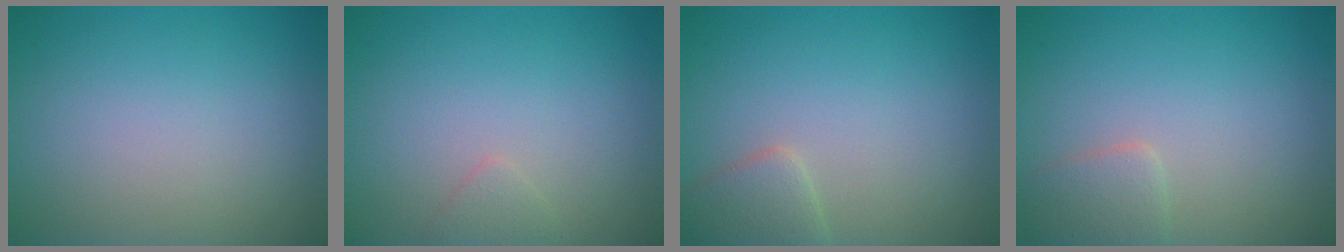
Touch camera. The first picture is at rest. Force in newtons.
{"total": 0.8, "press": 0.8, "slide": 0.0}
{"total": 2.3, "press": 2.3, "slide": 0.2}
{"total": 1.9, "press": 1.9, "slide": 0.1}